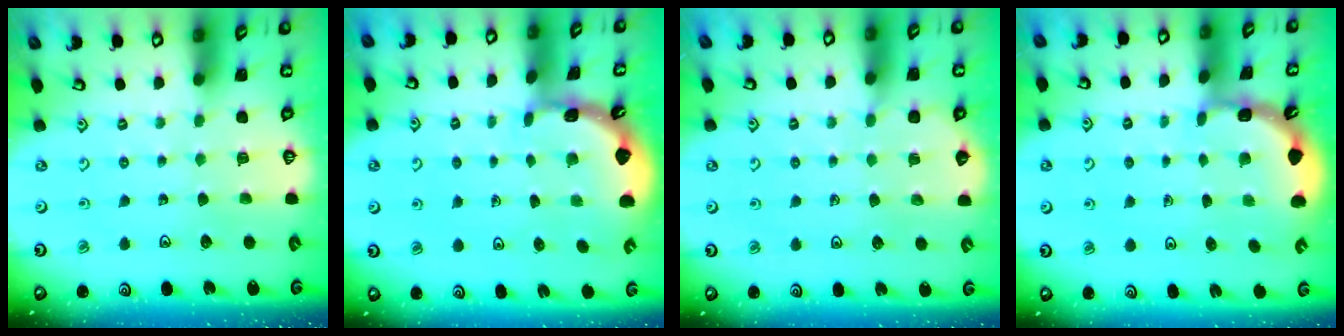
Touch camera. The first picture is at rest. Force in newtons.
{"total": 1.6, "press": 1.6, "slide": 0.2}
{"total": 2.3, "press": 2.2, "slide": 0.4}
{"total": 2.2, "press": 2.2, "slide": 0.1}